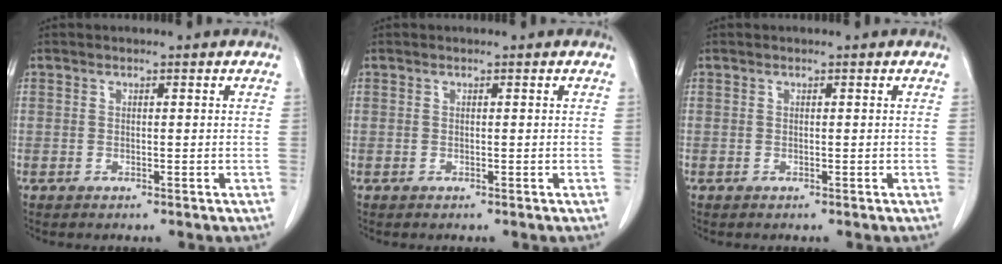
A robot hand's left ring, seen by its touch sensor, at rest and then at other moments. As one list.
[{"total": 0.0}, {"total": 0.0}]